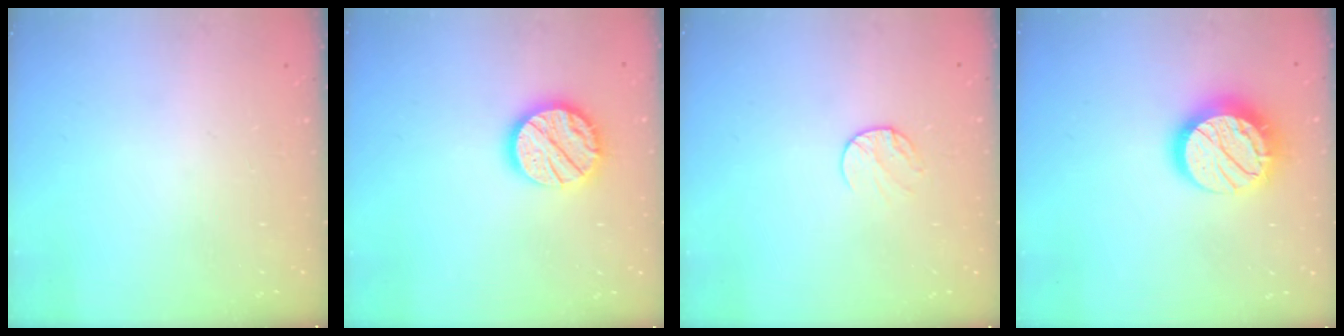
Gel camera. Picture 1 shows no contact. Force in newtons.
{"total": 14.8, "press": 14.8, "slide": 0.9}
{"total": 6.1, "press": 6.1, "slide": 0.8}
{"total": 15.7, "press": 15.7, "slide": 0.9}